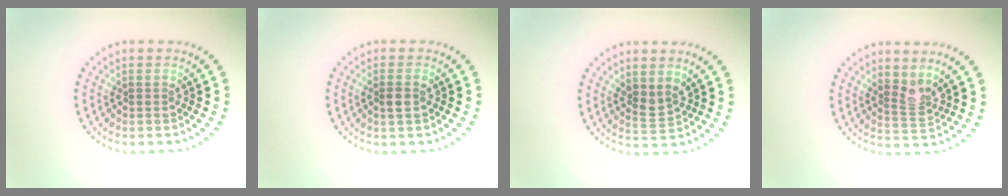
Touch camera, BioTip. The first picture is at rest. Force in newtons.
{"total": 1.1, "press": 1.0, "slide": 0.5}
{"total": 1.8, "press": 1.4, "slide": 1.1}
{"total": 2.1, "press": 1.5, "slide": 1.5}